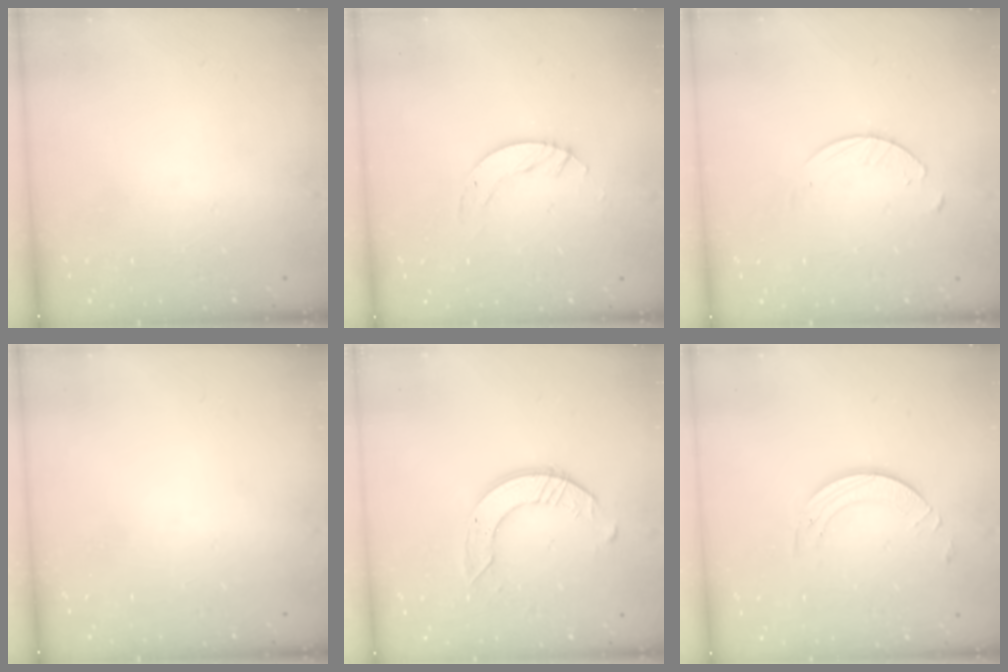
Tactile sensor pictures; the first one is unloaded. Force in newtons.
{"total": 3.0, "press": 3.0, "slide": 0.2}
{"total": 4.3, "press": 4.3, "slide": 0.5}
{"total": 0.0}
{"total": 6.4, "press": 6.4, "slide": 0.6}
{"total": 4.3, "press": 4.3, "slide": 0.1}